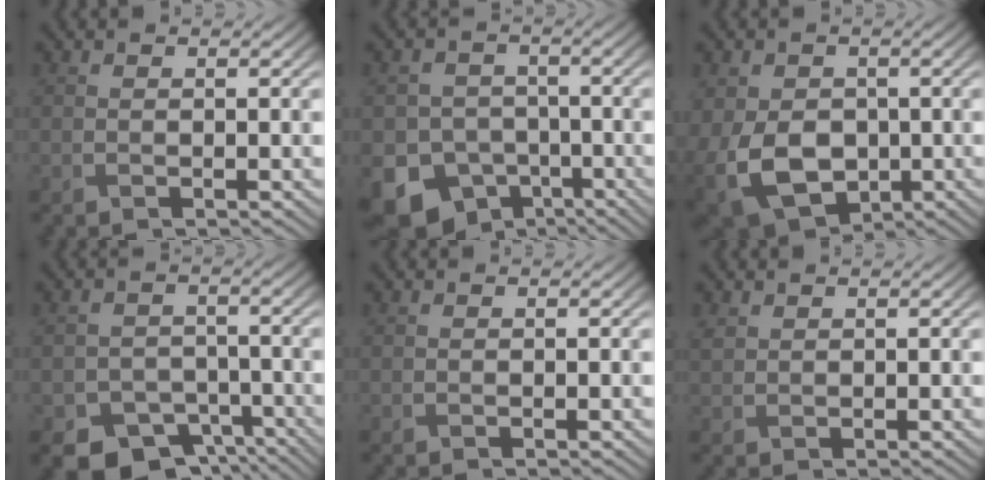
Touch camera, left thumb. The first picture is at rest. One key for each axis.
{"total": 12.0, "fx": -6.8, "fy": 9.2, "fz": 3.7, "tx": -0.082, "ty": -0.041, "tz": -0.124}
{"total": 11.2, "fx": -2.5, "fy": 8.1, "fz": 7.3, "tx": -0.174, "ty": -0.027, "tz": -0.045}
{"total": 7.4, "fx": -5.2, "fy": 4.7, "fz": 2.5, "tx": -0.035, "ty": -0.016, "tz": -0.079}
{"total": 0.0}
{"total": 1.1, "fx": 0.8, "fy": 0.7, "fz": 0.4, "tx": -0.014, "ty": 0.002, "tz": 0.021}